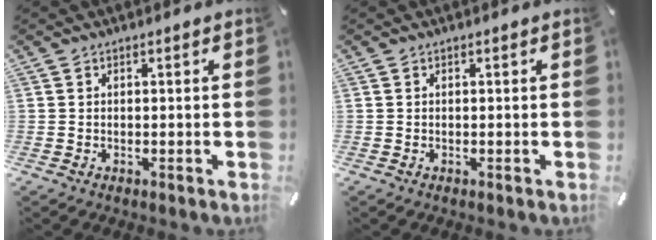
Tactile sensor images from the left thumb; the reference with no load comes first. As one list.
[{"total": 0.0}]